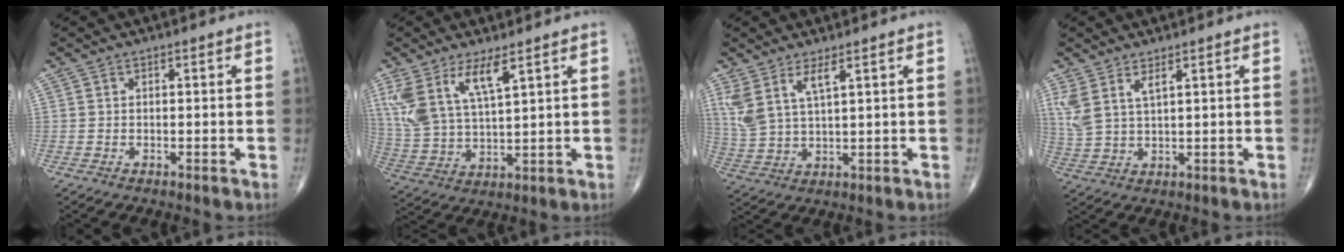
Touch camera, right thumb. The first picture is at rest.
{"total": 11.5, "force": [6.1, 3.8, 9.0], "torque": [-0.196, -0.022, 0.133]}
{"total": 6.8, "force": [3.8, 1.9, 5.4], "torque": [-0.127, -0.019, 0.087]}
{"total": 5.5, "force": [3.0, 1.8, 4.2], "torque": [-0.105, -0.014, 0.071]}